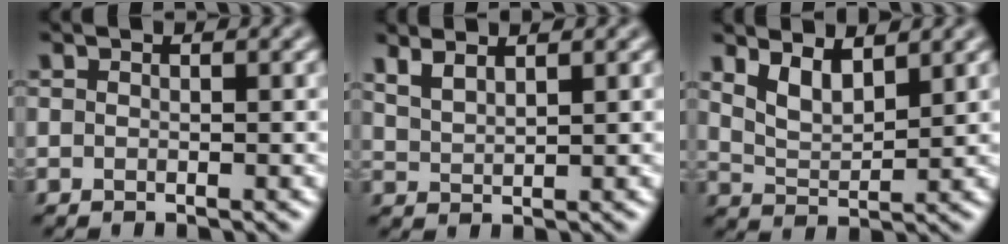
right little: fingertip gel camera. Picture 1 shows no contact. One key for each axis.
{"total": 2.1, "fx": 1.7, "fy": 0.6, "fz": 1.2, "tx": -0.020, "ty": 0.002, "tz": 0.035}
{"total": 3.1, "fx": 2.1, "fy": 1.2, "fz": 2.0, "tx": -0.046, "ty": -0.010, "tz": 0.044}